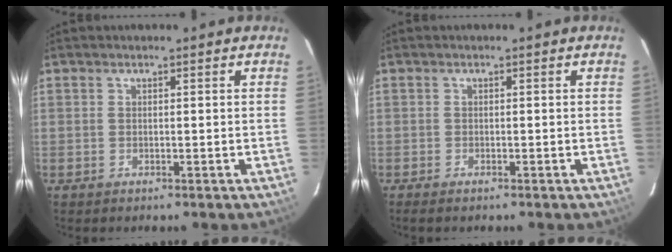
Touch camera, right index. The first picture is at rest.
{"total": 1.5, "force": [-1.3, 0.4, 0.8], "torque": [-0.018, -0.005, -0.023]}